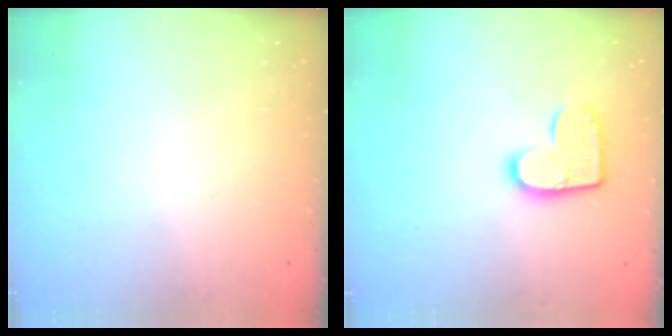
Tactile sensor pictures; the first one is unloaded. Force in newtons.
{"total": 12.5, "press": 12.5, "slide": 0.7}